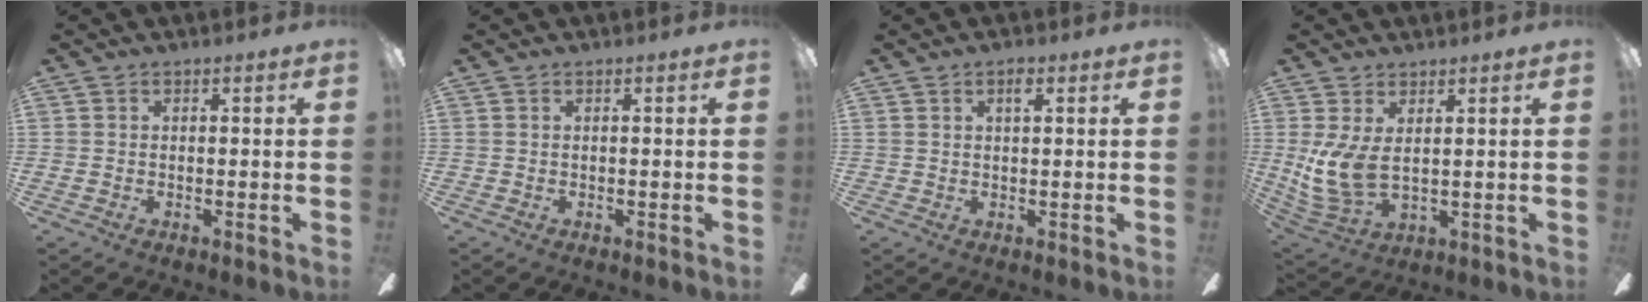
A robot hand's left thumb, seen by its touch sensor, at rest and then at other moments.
{"total": 0.0}
{"total": 2.0, "force": [1.1, 0.8, 1.5], "torque": [-0.018, -0.002, 0.015]}
{"total": 11.3, "force": [1.5, 5.5, 9.8], "torque": [-0.223, -0.026, 0.032]}